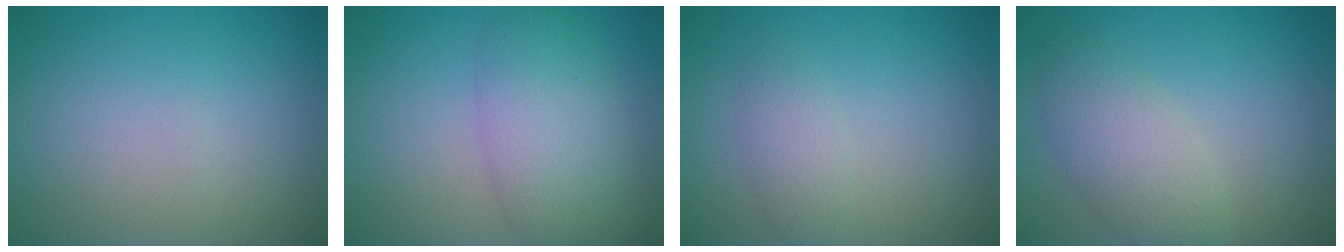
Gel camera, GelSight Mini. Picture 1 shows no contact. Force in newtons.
{"total": 5.8, "press": 5.8, "slide": 0.2}
{"total": 1.8, "press": 1.8, "slide": 0.1}
{"total": 3.9, "press": 3.9, "slide": 0.2}